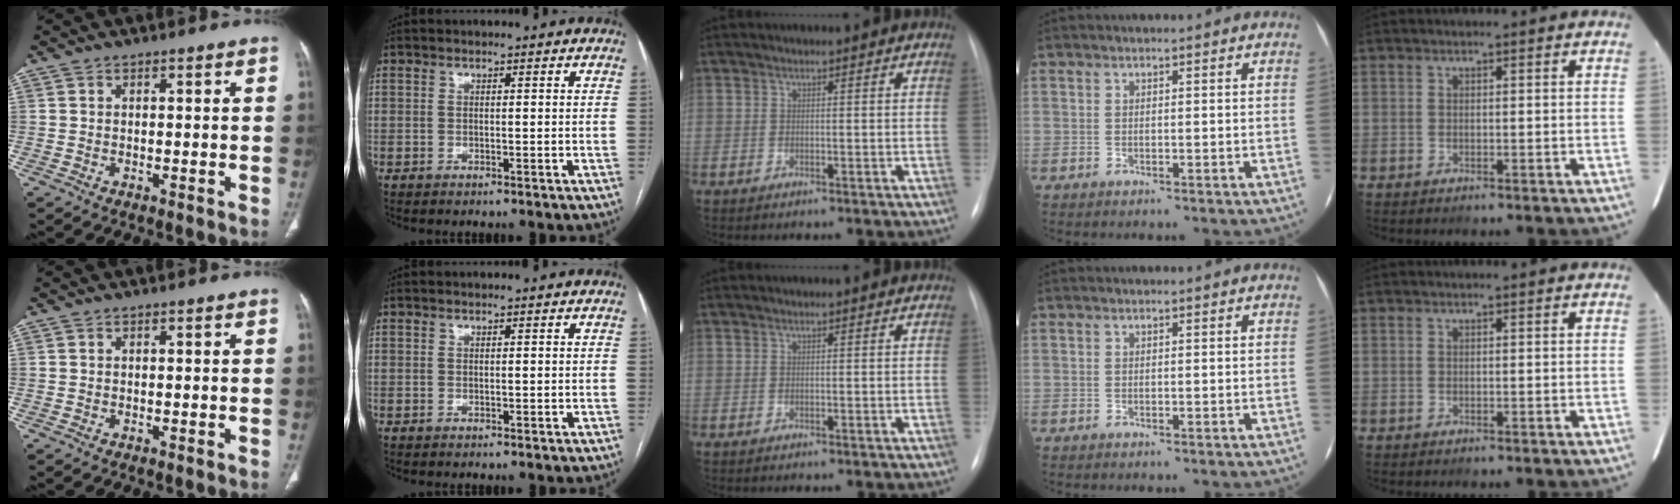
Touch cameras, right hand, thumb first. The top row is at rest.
{}